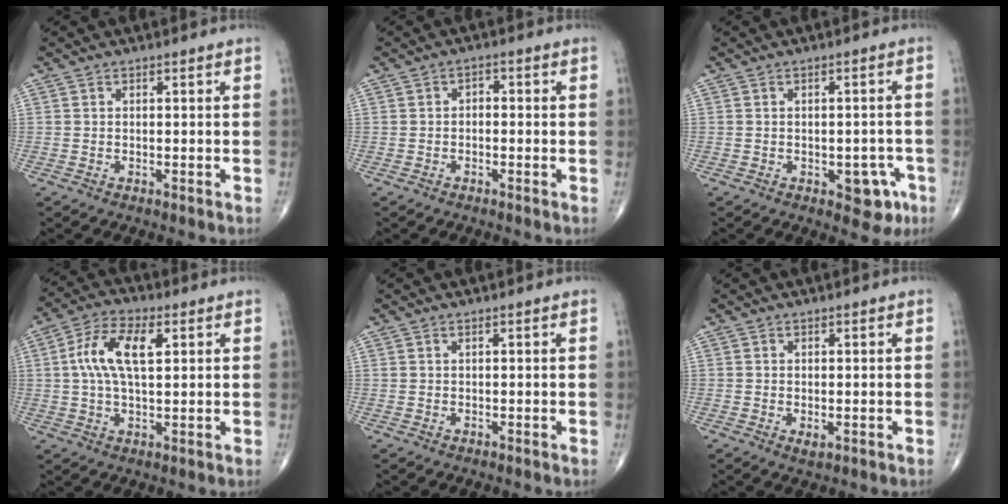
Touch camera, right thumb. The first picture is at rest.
{"total": 1.6, "force": [-0.3, 1.2, 1.0], "torque": [-0.007, 0.009, -0.012]}
{"total": 5.8, "force": [-2.5, 3.3, 4.1], "torque": [-0.021, 0.014, -0.025]}
{"total": 10.3, "force": [2.3, 4.8, 8.8], "torque": [-0.174, 0.013, 0.039]}
{"total": 0.0}
{"total": 1.7, "force": [-0.3, 0.8, 1.5], "torque": [-0.022, -0.005, -0.001]}